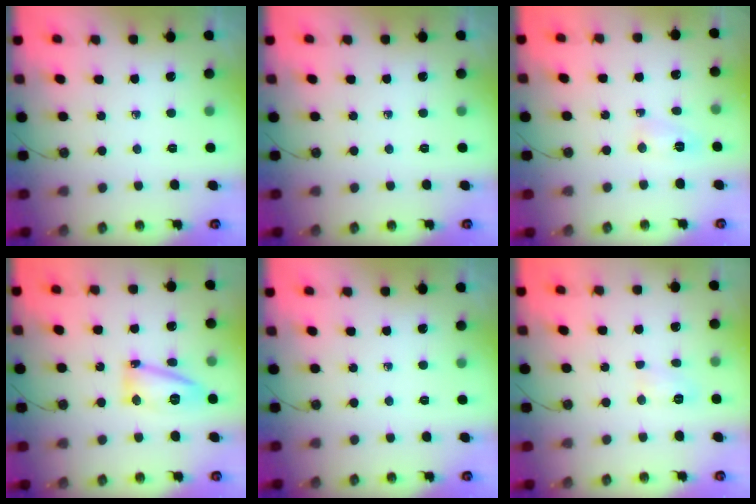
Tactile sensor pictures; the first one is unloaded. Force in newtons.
{"total": 0.0}
{"total": 2.9, "press": 2.7, "slide": 1.0}
{"total": 12.5, "press": 12.4, "slide": 1.1}
{"total": 0.0}
{"total": 5.6, "press": 5.6, "slide": 0.6}